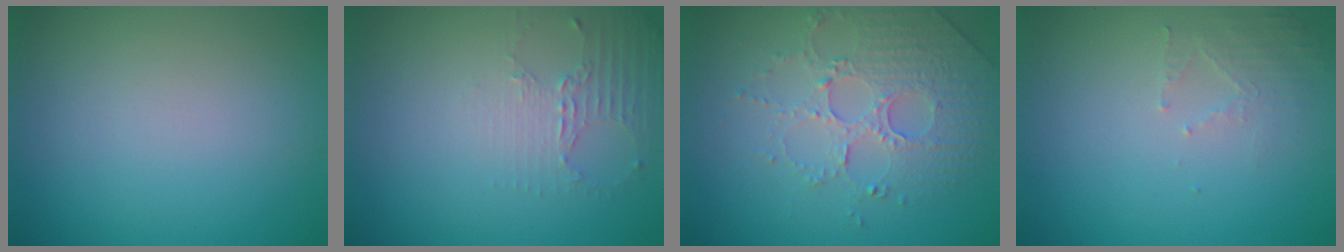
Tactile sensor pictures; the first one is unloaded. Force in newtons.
{"total": 2.0, "press": 1.5, "slide": 1.4}
{"total": 5.1, "press": 3.6, "slide": 3.6}
{"total": 1.7, "press": 1.7, "slide": 0.3}